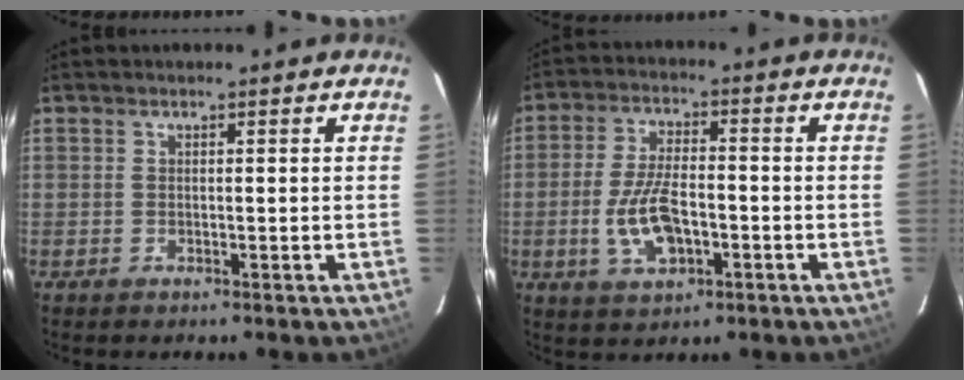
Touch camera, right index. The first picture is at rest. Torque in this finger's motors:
{"motor_torque": [0.49, -0.05, 0.33, 0.07]}